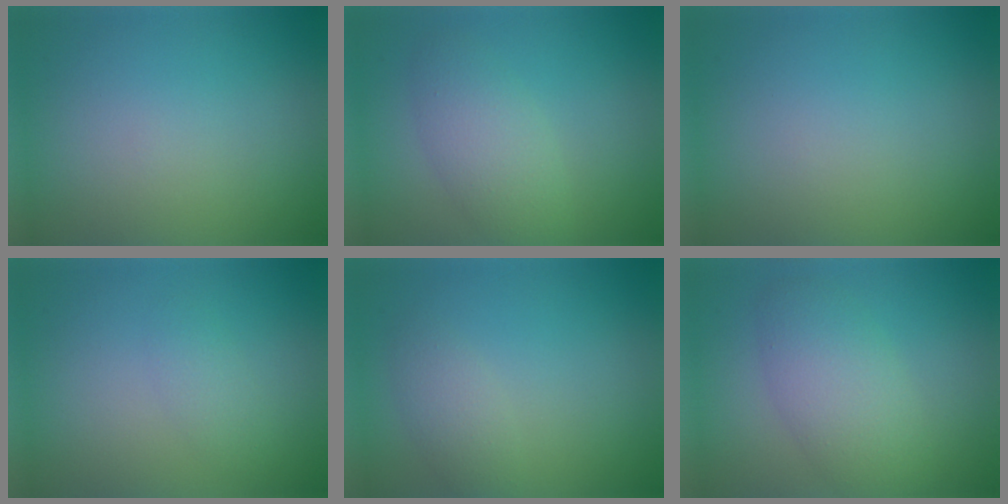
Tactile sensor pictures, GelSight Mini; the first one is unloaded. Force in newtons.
{"total": 3.5, "press": 3.5, "slide": 0.2}
{"total": 0.0}
{"total": 1.4, "press": 1.4, "slide": 0.0}
{"total": 2.0, "press": 2.0, "slide": 0.0}
{"total": 4.9, "press": 4.9, "slide": 0.2}